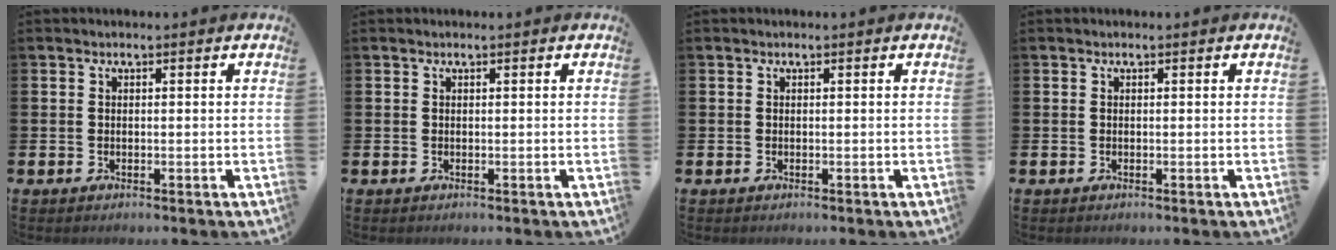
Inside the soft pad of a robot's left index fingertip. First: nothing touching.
{"total": 0.0}
{"total": 0.0}
{"total": 0.0}